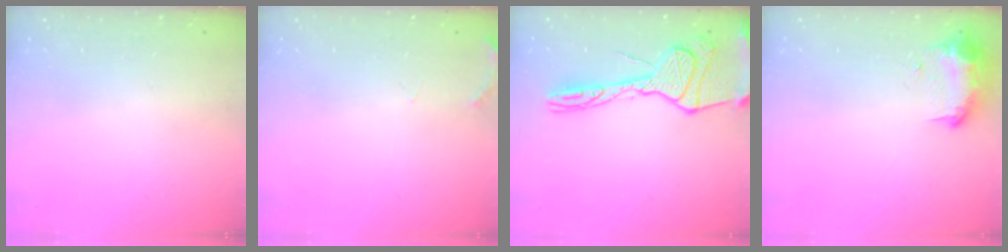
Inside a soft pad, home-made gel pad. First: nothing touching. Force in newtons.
{"total": 5.6, "press": 5.4, "slide": 1.3}
{"total": 19.1, "press": 19.0, "slide": 1.7}
{"total": 10.7, "press": 10.6, "slide": 0.7}